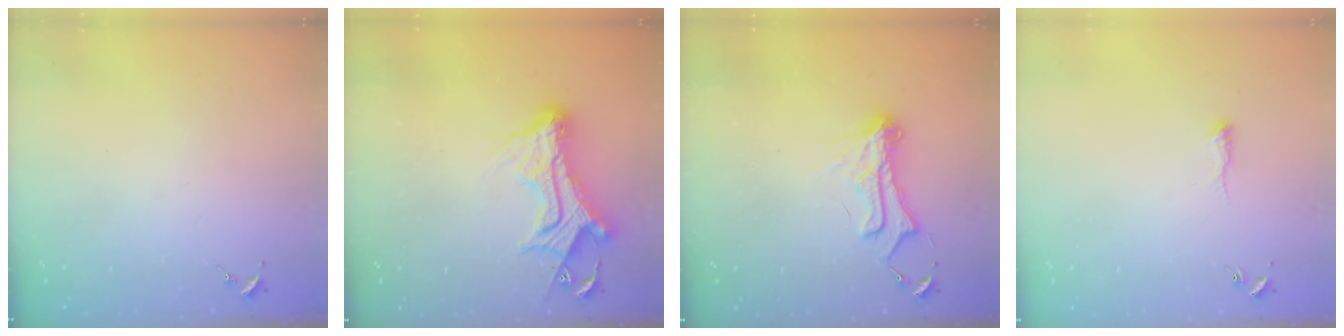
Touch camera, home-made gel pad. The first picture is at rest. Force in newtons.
{"total": 15.5, "press": 15.4, "slide": 1.5}
{"total": 12.5, "press": 12.5, "slide": 0.7}
{"total": 7.1, "press": 7.0, "slide": 0.7}